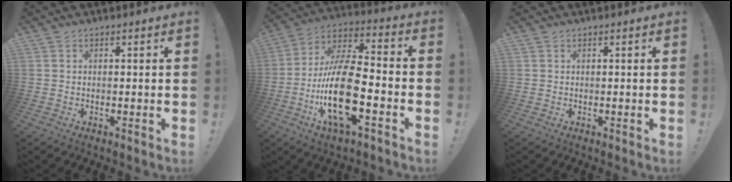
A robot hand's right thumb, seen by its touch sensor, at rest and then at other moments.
{"total": 22.4, "force": [-6.4, 9.1, 19.5], "torque": [-0.379, 0.026, -0.109]}
{"total": 0.0}